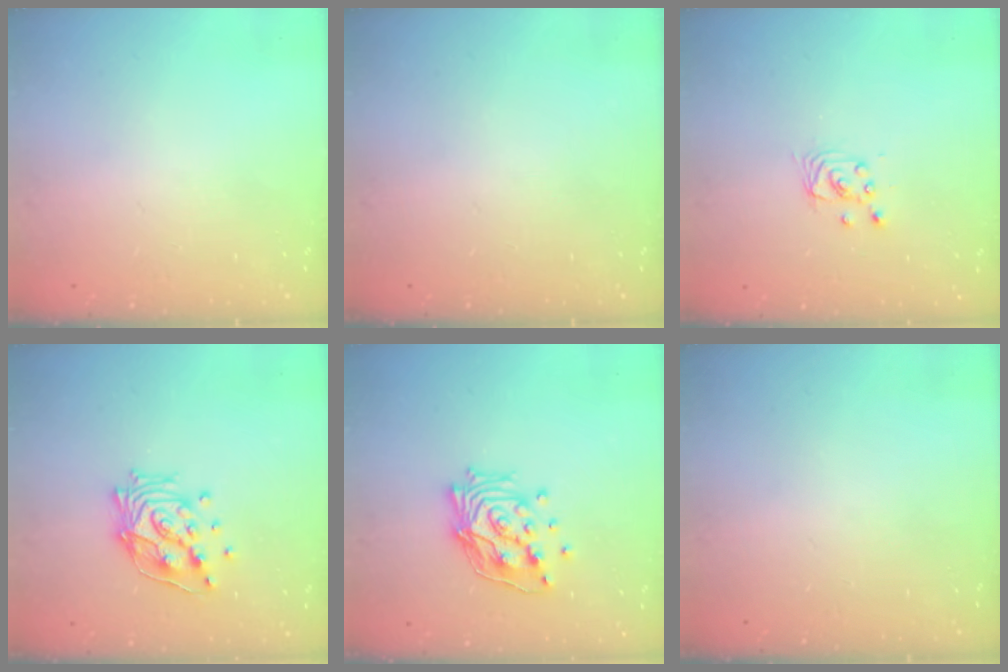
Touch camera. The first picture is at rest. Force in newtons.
{"total": 0.0}
{"total": 2.9, "press": 2.9, "slide": 0.2}
{"total": 14.4, "press": 14.3, "slide": 1.7}
{"total": 15.0, "press": 14.9, "slide": 2.0}
{"total": 0.0}